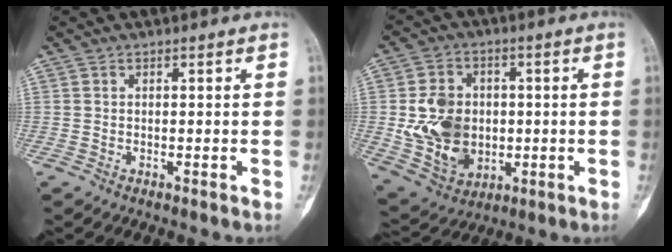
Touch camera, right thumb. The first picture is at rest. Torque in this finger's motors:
{"motor_torque": [1.85, 1.67, 1.44, 0.16, 0.10]}